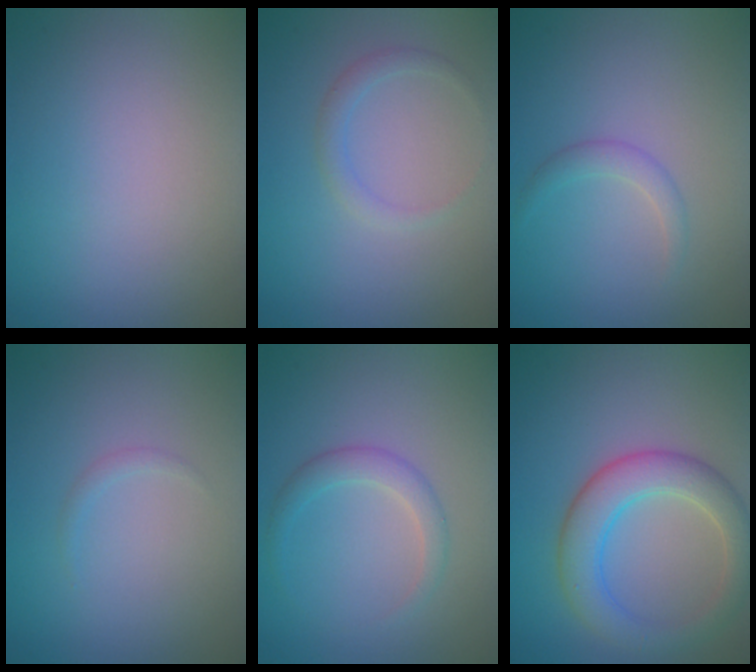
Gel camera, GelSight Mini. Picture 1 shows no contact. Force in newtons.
{"total": 1.3, "press": 1.3, "slide": 0.1}
{"total": 1.3, "press": 1.3, "slide": 0.1}
{"total": 0.5, "press": 0.5, "slide": 0.1}
{"total": 2.0, "press": 2.0, "slide": 0.0}
{"total": 5.0, "press": 5.0, "slide": 0.2}